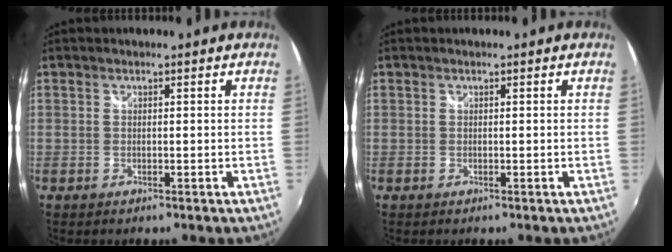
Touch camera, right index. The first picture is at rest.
{"total": 0.0}